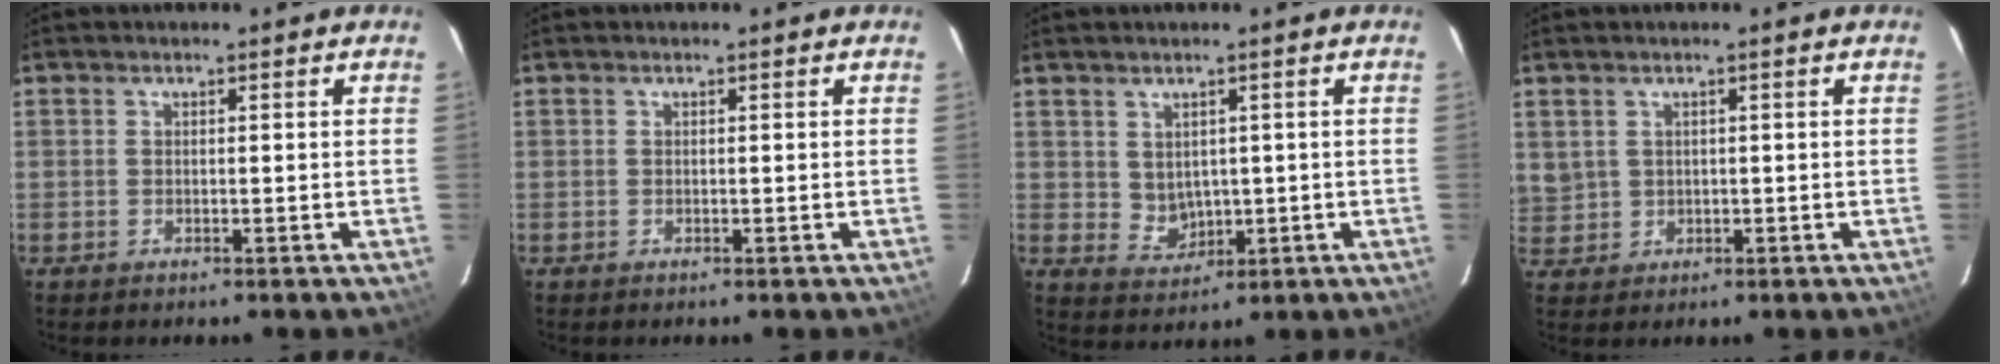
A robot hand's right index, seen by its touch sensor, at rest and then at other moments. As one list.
[{"total": 0.0}, {"total": 4.1, "force": [0.9, 3.5, 1.8], "torque": [-0.032, 0.002, 0.032]}, {"total": 4.3, "force": [1.2, 3.9, 1.2], "torque": [-0.023, 0.009, 0.037]}]